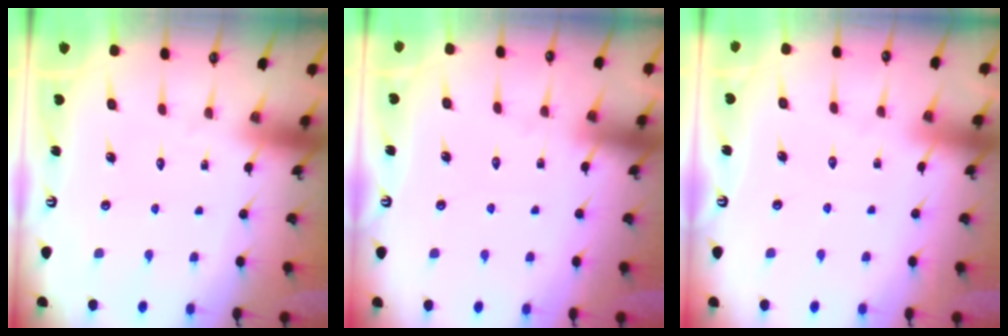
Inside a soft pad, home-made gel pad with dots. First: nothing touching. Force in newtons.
{"total": 4.7, "press": 4.7, "slide": 0.7}
{"total": 1.8, "press": 1.8, "slide": 0.3}